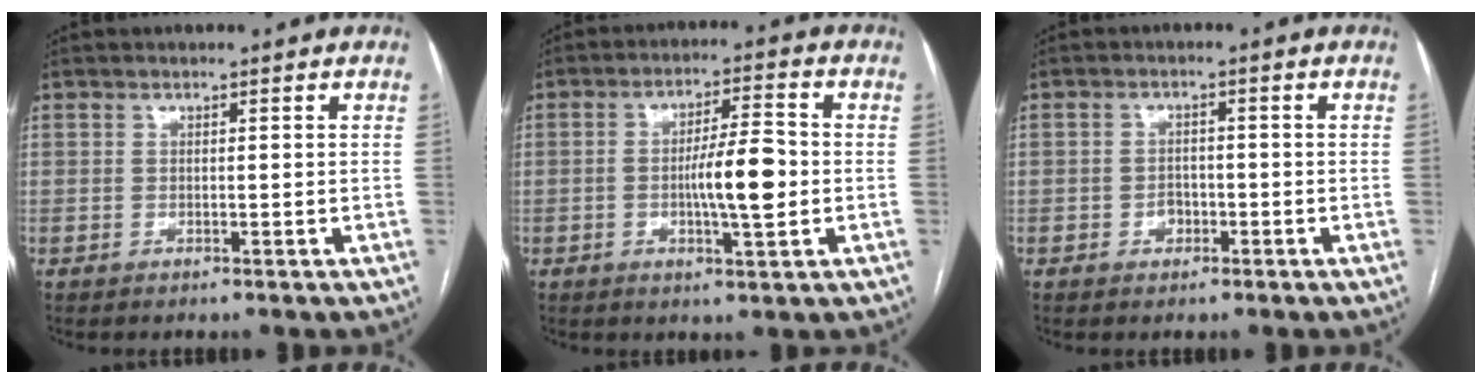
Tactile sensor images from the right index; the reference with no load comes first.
{"total": 8.3, "force": [-1.1, 1.4, 8.1], "torque": [-0.137, 0.006, -0.020]}
{"total": 2.1, "force": [-1.0, 1.6, 1.0], "torque": [-0.010, 0.008, -0.014]}